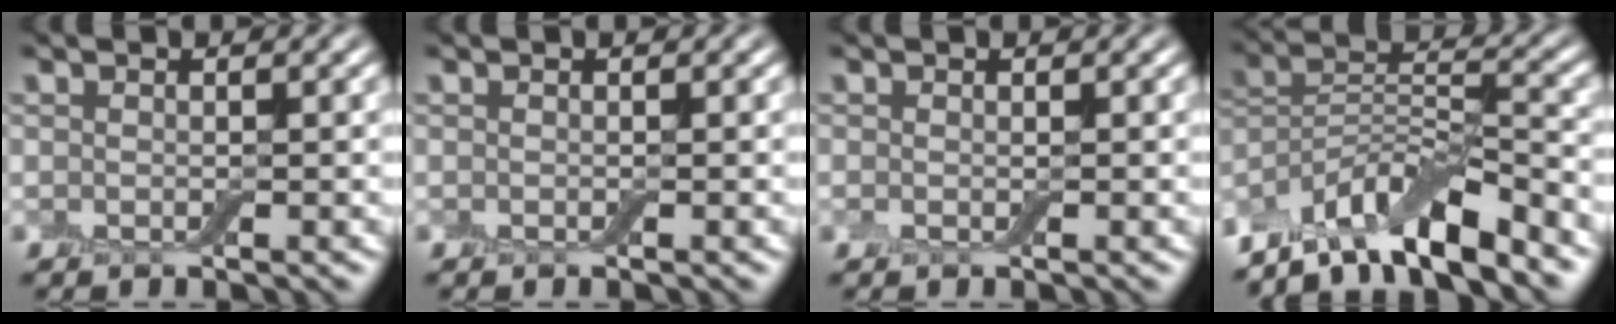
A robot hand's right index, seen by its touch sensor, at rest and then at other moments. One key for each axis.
{"total": 0.0}
{"total": 0.0}
{"total": 9.4, "fx": -7.4, "fy": 2.5, "fz": 5.3, "tx": -0.084, "ty": 0.007, "tz": -0.141}